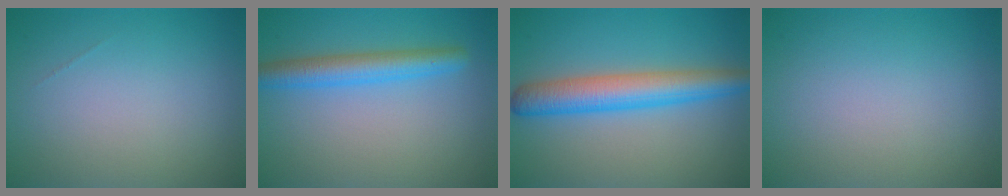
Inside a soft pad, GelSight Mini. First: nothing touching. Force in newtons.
{"total": 3.8, "press": 3.8, "slide": 0.2}
{"total": 5.6, "press": 5.6, "slide": 0.1}
{"total": 0.0}